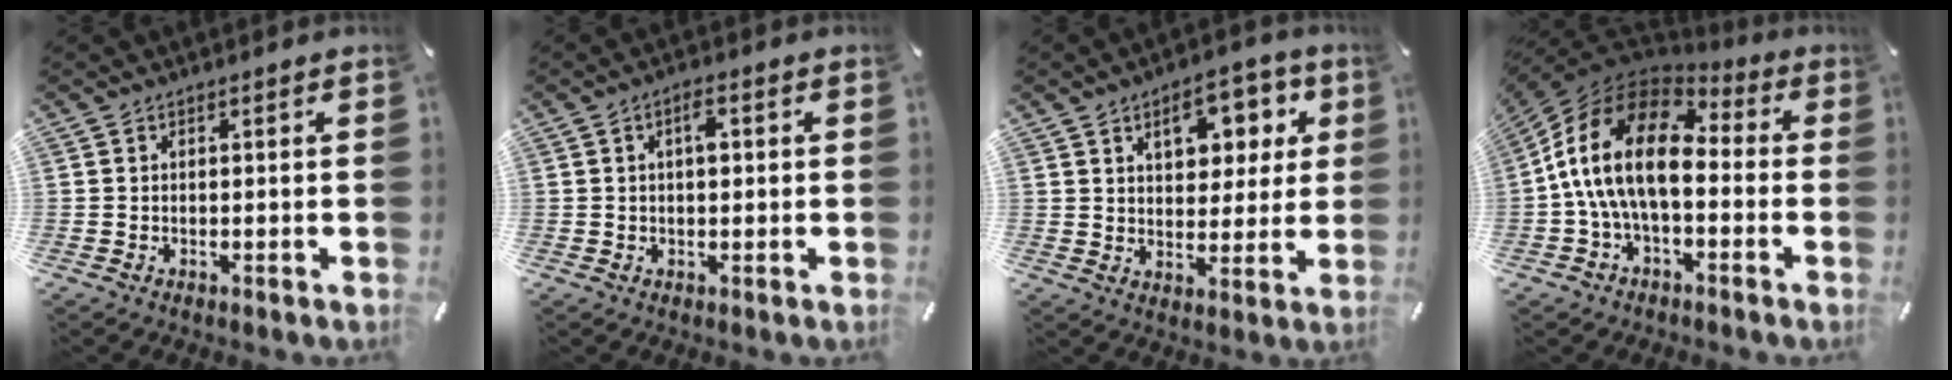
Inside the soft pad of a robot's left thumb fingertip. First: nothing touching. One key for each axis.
{"total": 3.7, "fx": 0.7, "fy": 1.8, "fz": 3.1, "tx": -0.048, "ty": 0.003, "tz": 0.005}
{"total": 10.9, "fx": 5.0, "fy": 7.1, "fz": 6.7, "tx": -0.080, "ty": -0.014, "tz": 0.079}
{"total": 18.9, "fx": -0.3, "fy": 10.8, "fz": 15.5, "tx": -0.324, "ty": 0.022, "tz": -0.010}